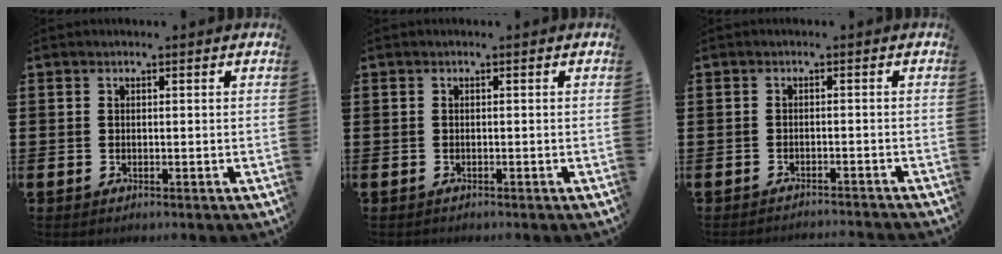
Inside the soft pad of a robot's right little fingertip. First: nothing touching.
{"total": 0.0}
{"total": 1.2, "force": [-1.2, -0.2, 0.0], "torque": [-0.001, 0.002, -0.024]}